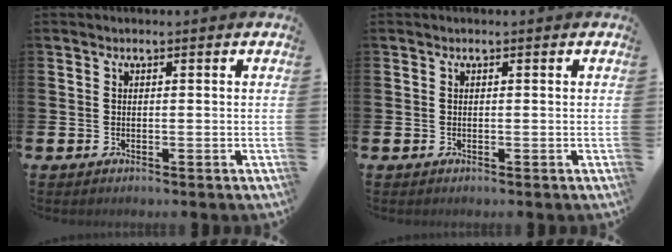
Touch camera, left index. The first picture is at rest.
{"total": 0.0}